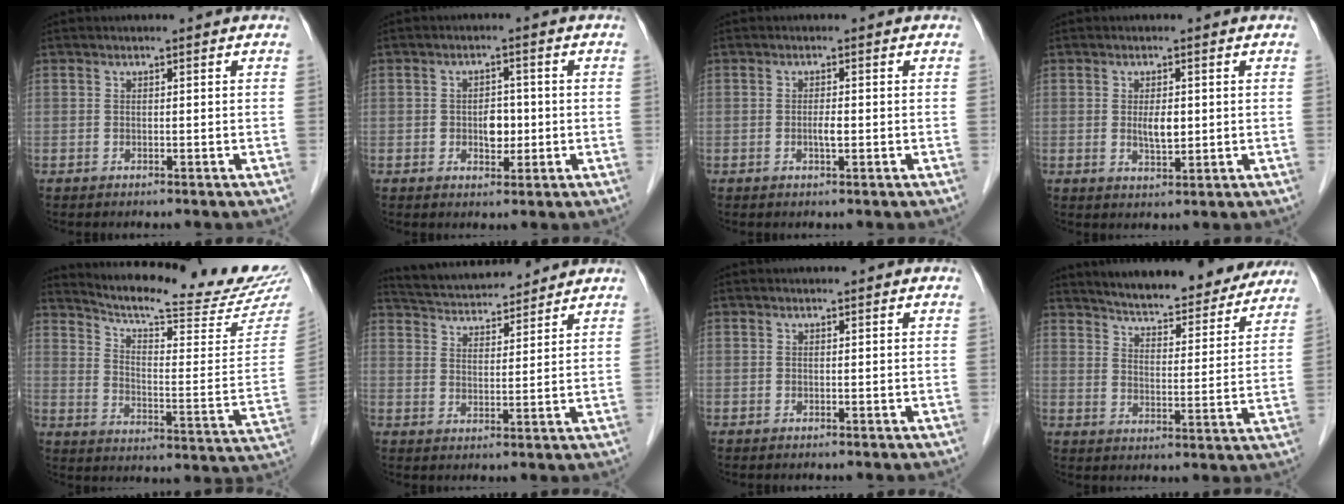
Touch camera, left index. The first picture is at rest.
{"total": 3.5, "force": [-0.5, 2.3, 2.6], "torque": [-0.038, 0.006, -0.004]}
{"total": 1.4, "force": [-0.3, 0.3, 1.3], "torque": [-0.027, -0.001, -0.006]}
{"total": 3.1, "force": [0.2, 1.2, 2.8], "torque": [-0.052, -0.005, 0.006]}
{"total": 22.2, "force": [21.0, 0.4, 7.2], "torque": [-0.119, -0.088, 0.271]}
{"total": 11.7, "force": [11.1, 2.0, 3.2], "torque": [-0.058, 0.022, 0.178]}
{"total": 0.0}
{"total": 20.0, "force": [18.4, 4.1, 6.7], "torque": [-0.085, -0.016, 0.237]}